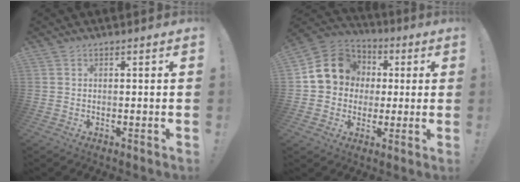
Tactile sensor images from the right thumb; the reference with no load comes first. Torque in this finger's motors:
{"motor_torque": [1.32, 1.19, 0.63, -0.15, 0.26]}